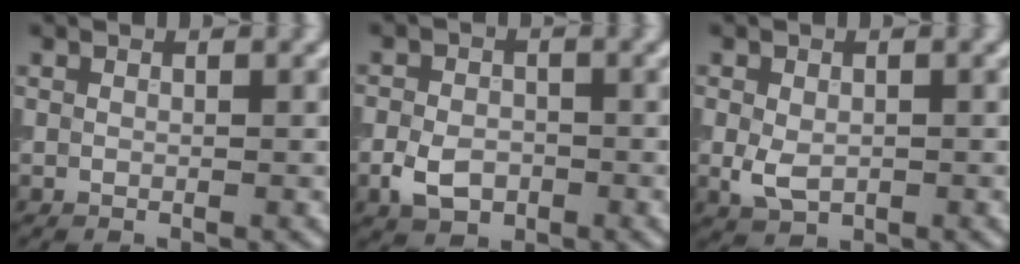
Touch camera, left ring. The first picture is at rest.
{"total": 3.8, "force": [-1.5, 2.7, 2.3], "torque": [-0.045, -0.004, -0.032]}
{"total": 2.8, "force": [-0.4, 2.0, 1.9], "torque": [-0.039, -0.005, -0.007]}